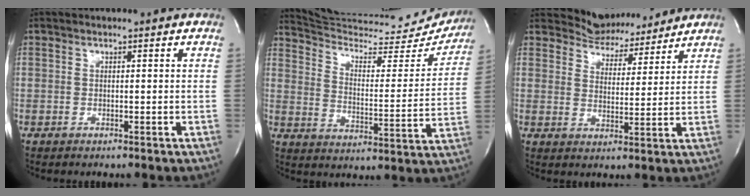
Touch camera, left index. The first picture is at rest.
{"total": 23.9, "force": [23.1, 3.2, 5.1], "torque": [-0.070, -0.065, 0.304]}
{"total": 7.4, "force": [6.9, 2.5, -0.1], "torque": [-0.003, -0.001, 0.103]}